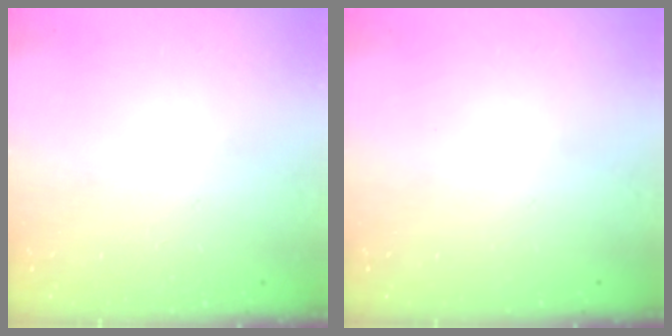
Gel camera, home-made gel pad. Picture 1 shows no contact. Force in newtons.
{"total": 0.0}